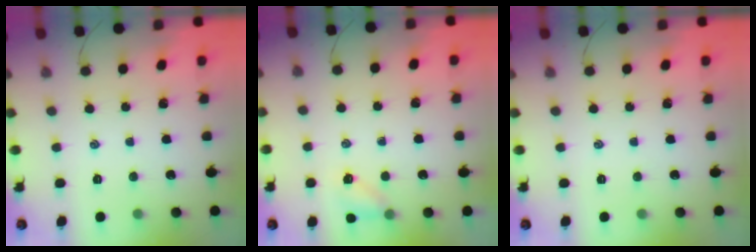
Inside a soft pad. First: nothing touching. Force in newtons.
{"total": 5.1, "press": 4.8, "slide": 1.5}
{"total": 0.0}